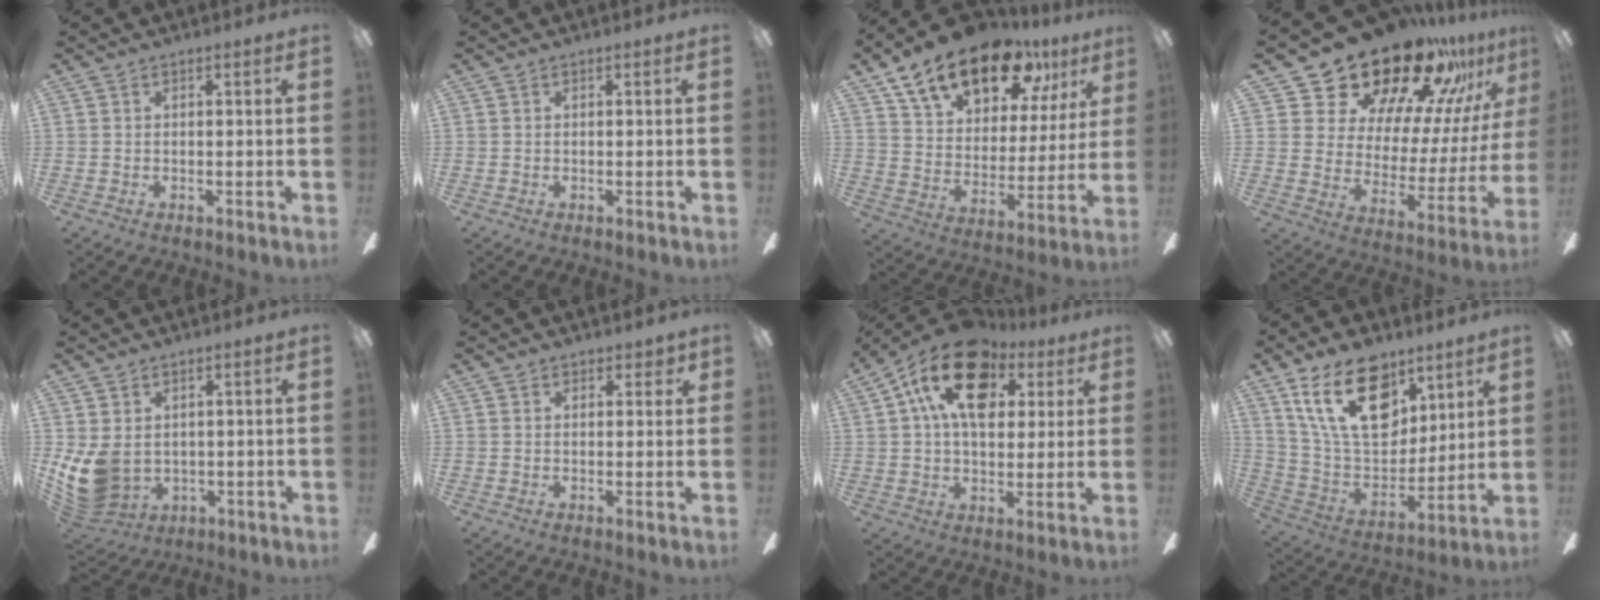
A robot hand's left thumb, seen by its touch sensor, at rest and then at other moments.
{"total": 0.0}
{"total": 19.4, "force": [13.1, 9.8, 10.5], "torque": [-0.173, -0.075, 0.227]}
{"total": 25.4, "force": [21.2, 10.8, 9.1], "torque": [-0.157, -0.153, 0.383]}
{"total": 8.9, "force": [-0.7, 7.0, 5.4], "torque": [-0.142, -0.008, -0.007]}
{"total": 1.5, "force": [0.8, 1.1, 0.8], "torque": [0.000, 0.000, 0.010]}
{"total": 18.5, "force": [8.1, 11.2, 12.3], "torque": [-0.211, -0.013, 0.143]}
{"total": 22.5, "force": [12.5, 12.9, 13.4], "torque": [-0.238, -0.057, 0.223]}